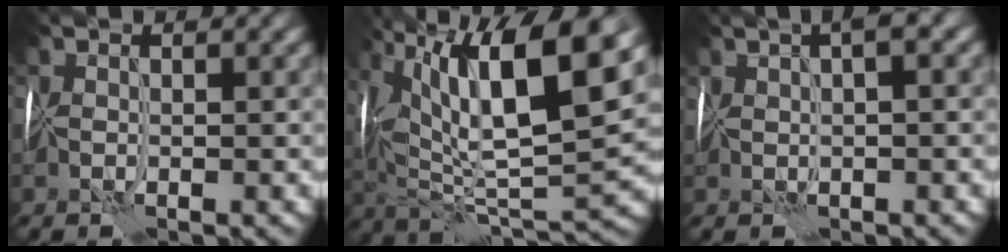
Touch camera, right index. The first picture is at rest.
{"total": 13.2, "force": [6.1, 4.1, 11.0], "torque": [-0.200, 0.018, 0.107]}
{"total": 3.1, "force": [1.8, 0.7, 2.4], "torque": [-0.019, 0.020, 0.027]}